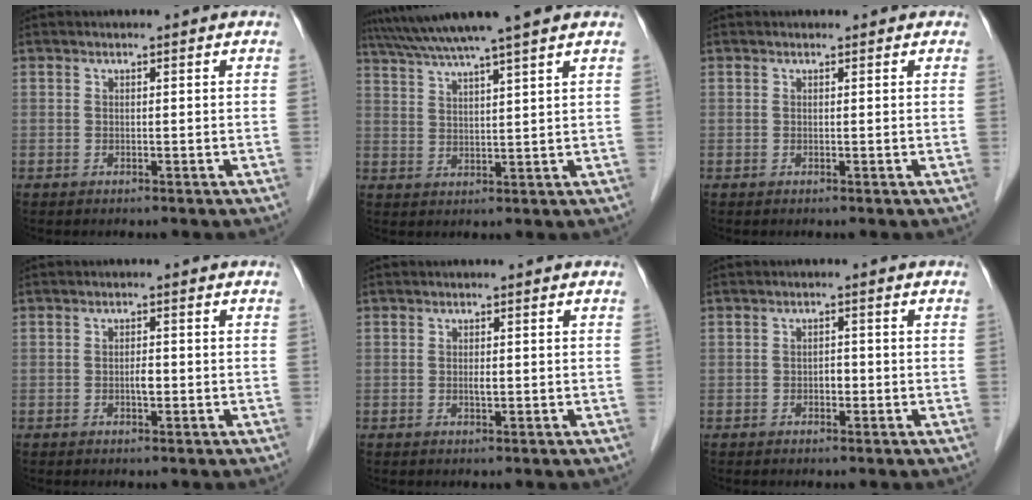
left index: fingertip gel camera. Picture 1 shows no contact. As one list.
[{"total": 10.6, "force": [9.0, -1.6, 5.4], "torque": [-0.099, 0.024, 0.139]}, {"total": 0.8, "force": [0.7, 0.4, 0.1], "torque": [-0.009, 0.007, 0.006]}, {"total": 1.4, "force": [-0.5, 0.5, 1.2], "torque": [-0.024, -0.001, -0.010]}, {"total": 0.8, "force": [-0.2, 0.3, 0.7], "torque": [-0.016, -0.004, -0.003]}, {"total": 1.4, "force": [-0.6, 0.8, 0.9], "torque": [-0.013, 0.002, -0.012]}]